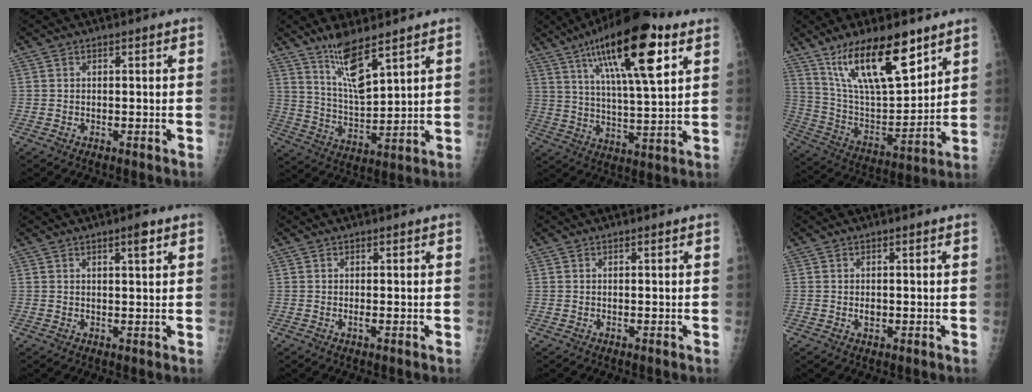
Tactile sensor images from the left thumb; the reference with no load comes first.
{"total": 9.9, "force": [6.9, 2.1, 6.7], "torque": [-0.123, -0.052, 0.145]}
{"total": 20.2, "force": [10.0, 5.3, 16.7], "torque": [-0.254, -0.027, 0.166]}
{"total": 20.0, "force": [12.4, 6.9, 14.1], "torque": [-0.212, -0.060, 0.235]}
{"total": 2.9, "force": [1.6, 0.7, 2.3], "torque": [-0.029, -0.007, 0.023]}
{"total": 0.7, "force": [0.0, 0.2, 0.7], "torque": [-0.012, -0.002, -0.001]}
{"total": 0.0}
{"total": 1.5, "force": [0.0, 1.1, 1.0], "torque": [-0.009, 0.000, 0.001]}